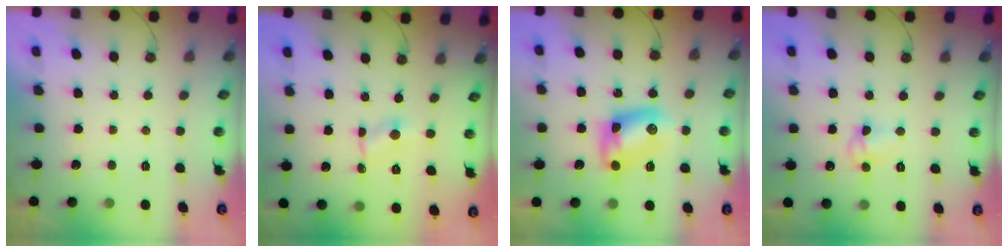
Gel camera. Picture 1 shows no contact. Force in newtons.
{"total": 1.7, "press": 1.7, "slide": 0.2}
{"total": 9.7, "press": 9.6, "slide": 0.5}
{"total": 5.7, "press": 5.7, "slide": 0.4}